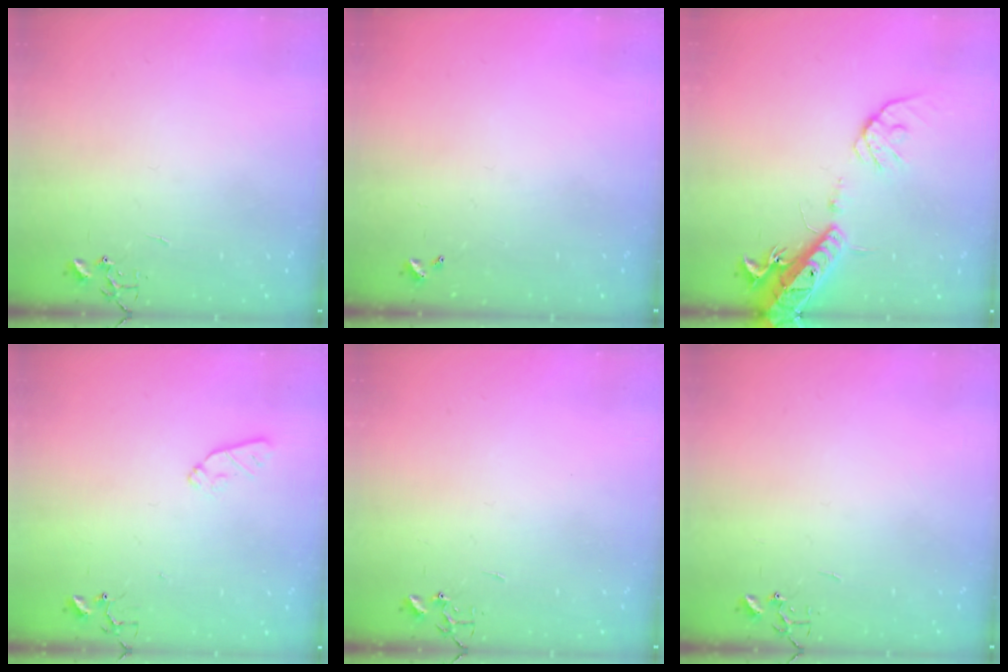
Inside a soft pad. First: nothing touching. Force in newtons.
{"total": 0.0}
{"total": 16.0, "press": 15.7, "slide": 3.3}
{"total": 5.9, "press": 5.8, "slide": 0.8}
{"total": 0.0}
{"total": 0.0}